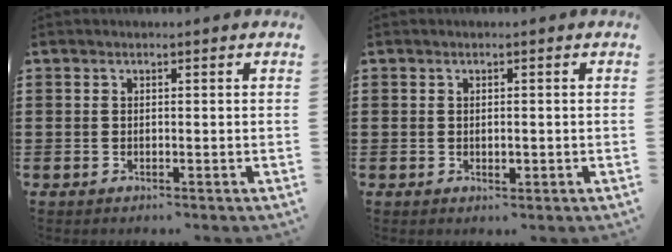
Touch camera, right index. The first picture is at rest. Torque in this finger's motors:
{"motor_torque": [-0.53, 0.19, -0.01, 0.00]}